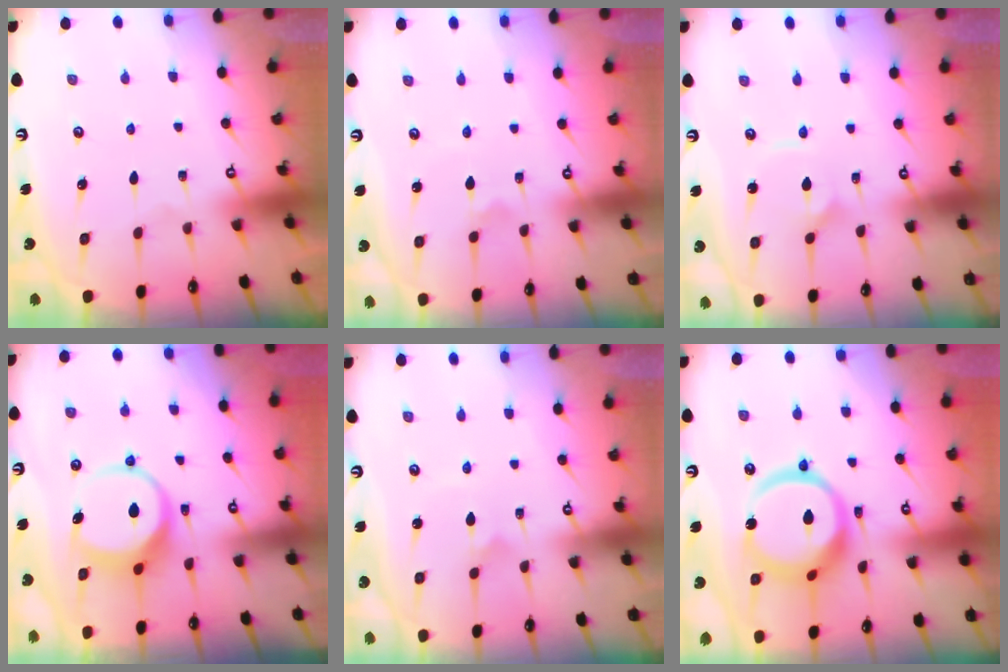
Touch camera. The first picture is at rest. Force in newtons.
{"total": 1.8, "press": 1.8, "slide": 0.4}
{"total": 3.7, "press": 3.7, "slide": 0.1}
{"total": 8.2, "press": 8.1, "slide": 0.8}
{"total": 1.5, "press": 1.5, "slide": 0.0}
{"total": 14.8, "press": 14.7, "slide": 1.6}